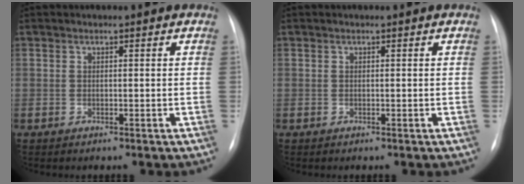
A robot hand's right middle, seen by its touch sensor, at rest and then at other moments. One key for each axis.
{"total": 0.0}